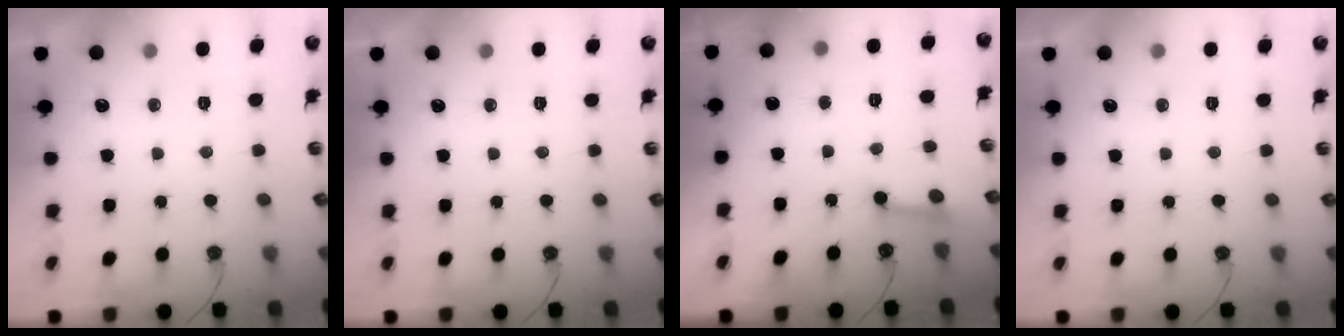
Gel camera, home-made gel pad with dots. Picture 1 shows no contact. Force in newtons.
{"total": 0.0}
{"total": 6.0, "press": 6.0, "slide": 0.6}
{"total": 0.0}